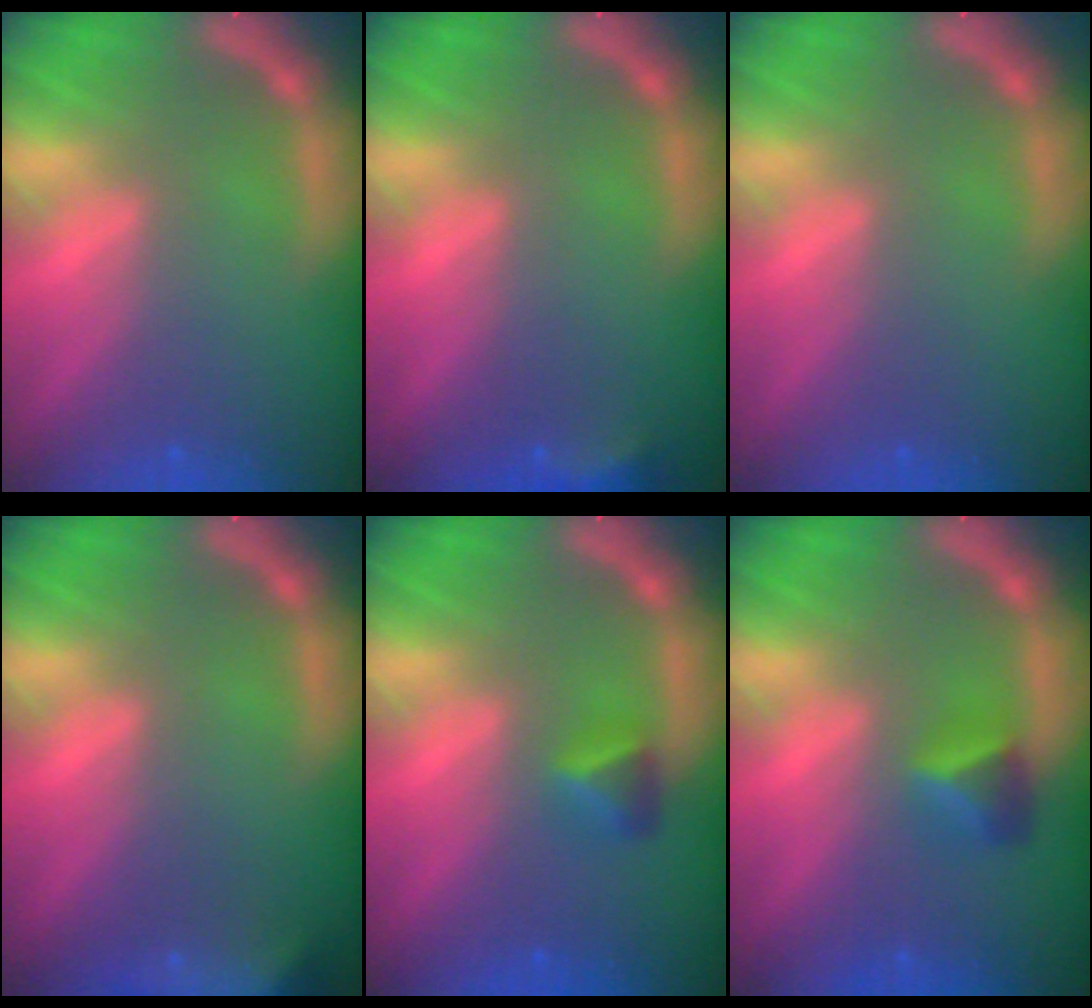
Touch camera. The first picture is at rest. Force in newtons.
{"total": 2.4}
{"total": 0.0}
{"total": 9.5}
{"total": 1.9}
{"total": 2.4}